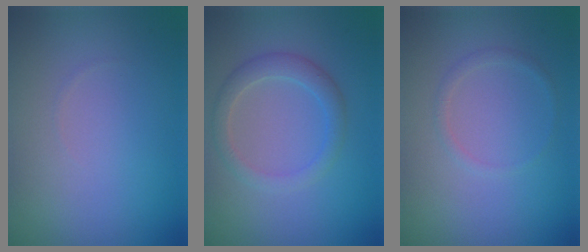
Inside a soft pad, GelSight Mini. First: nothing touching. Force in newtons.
{"total": 2.4, "press": 2.4, "slide": 0.1}
{"total": 0.9, "press": 0.9, "slide": 0.1}